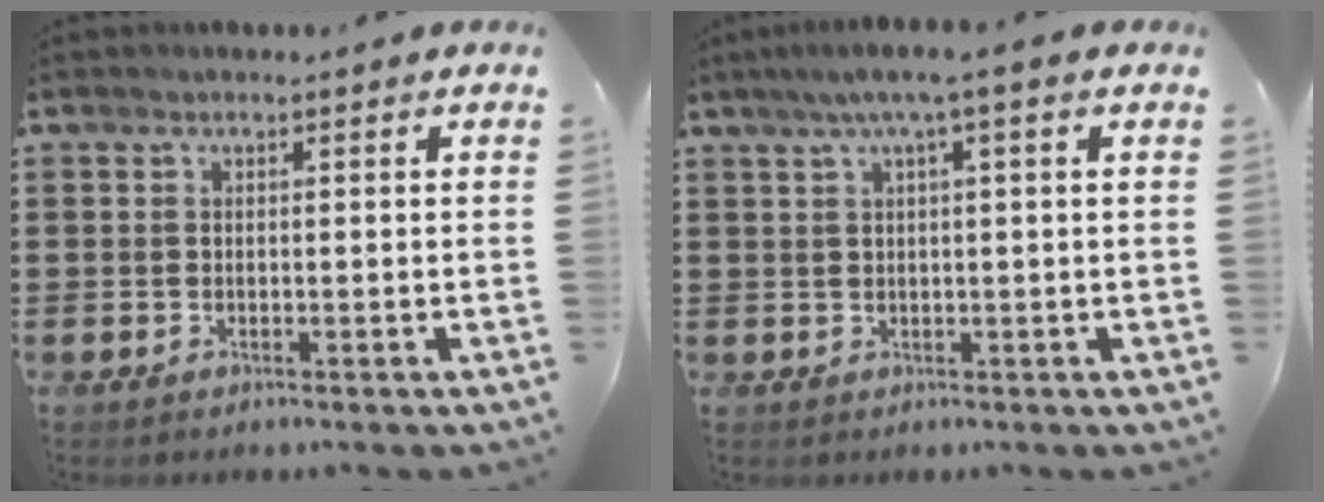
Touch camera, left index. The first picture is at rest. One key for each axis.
{"total": 3.2, "fx": 1.1, "fy": -0.3, "fz": 3.0, "tx": -0.057, "ty": -0.002, "tz": 0.016}